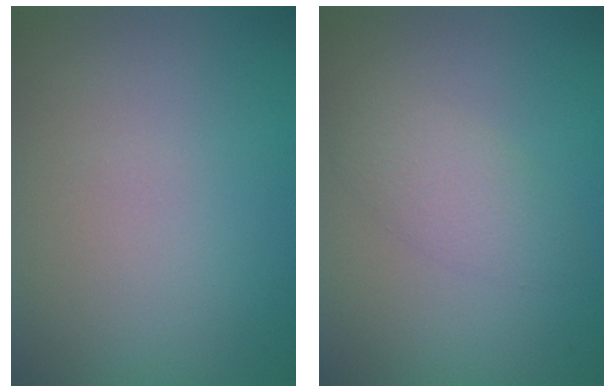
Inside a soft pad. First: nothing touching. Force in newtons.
{"total": 2.4, "press": 2.4, "slide": 0.1}